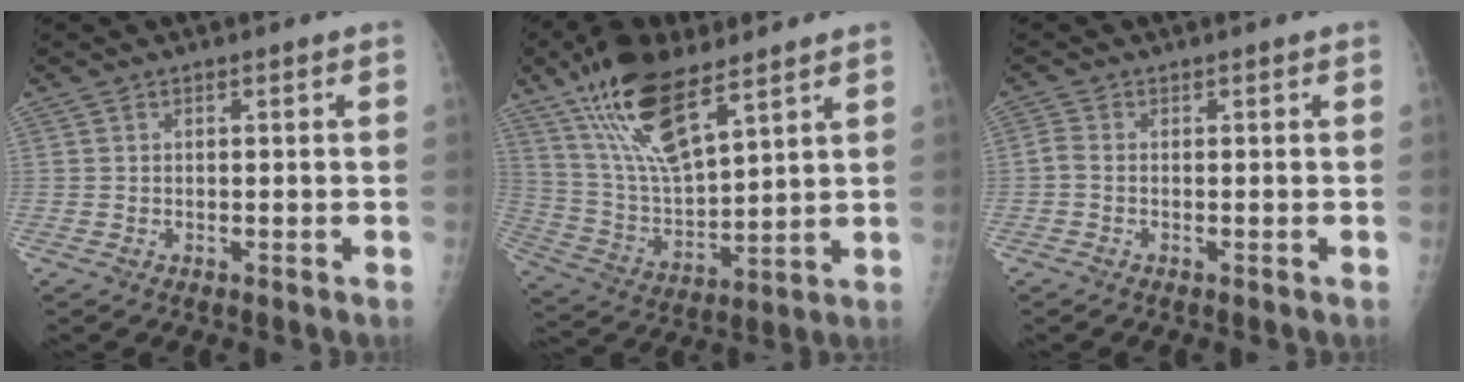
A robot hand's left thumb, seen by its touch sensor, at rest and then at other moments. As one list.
[{"total": 17.2, "force": [10.8, 6.2, 12.0], "torque": [-0.208, -0.045, 0.214]}, {"total": 1.2, "force": [-0.3, 0.6, 1.1], "torque": [-0.028, -0.002, -0.013]}]